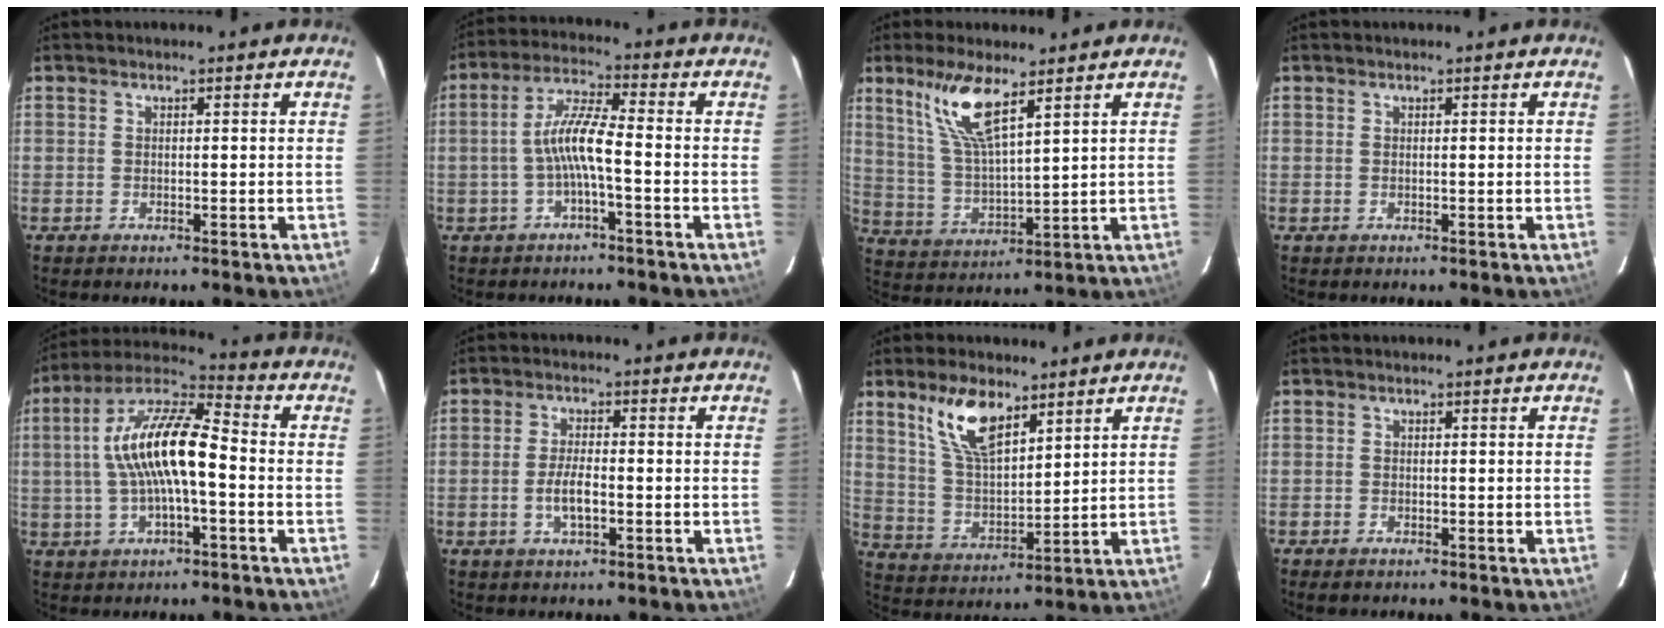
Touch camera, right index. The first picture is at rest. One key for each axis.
{"total": 6.7, "fx": -2.0, "fy": 0.6, "fz": 6.4, "tx": -0.141, "ty": 0.016, "tz": -0.038}
{"total": 10.4, "fx": 6.5, "fy": 2.2, "fz": 7.8, "tx": -0.158, "ty": 0.002, "tz": 0.138}
{"total": 0.0}
{"total": 14.2, "fx": -1.0, "fy": 4.3, "fz": 13.5, "tx": -0.256, "ty": 0.021, "tz": -0.023}
{"total": 4.5, "fx": -1.7, "fy": 1.3, "fz": 3.9, "tx": -0.082, "ty": 0.002, "tz": -0.031}
{"total": 10.9, "fx": 6.7, "fy": 4.6, "fz": 7.2, "tx": -0.137, "ty": 0.010, "tz": 0.138}
{"total": 1.5, "fx": -1.3, "fy": 0.5, "fz": 0.6, "tx": -0.017, "ty": -0.004, "tz": -0.027}